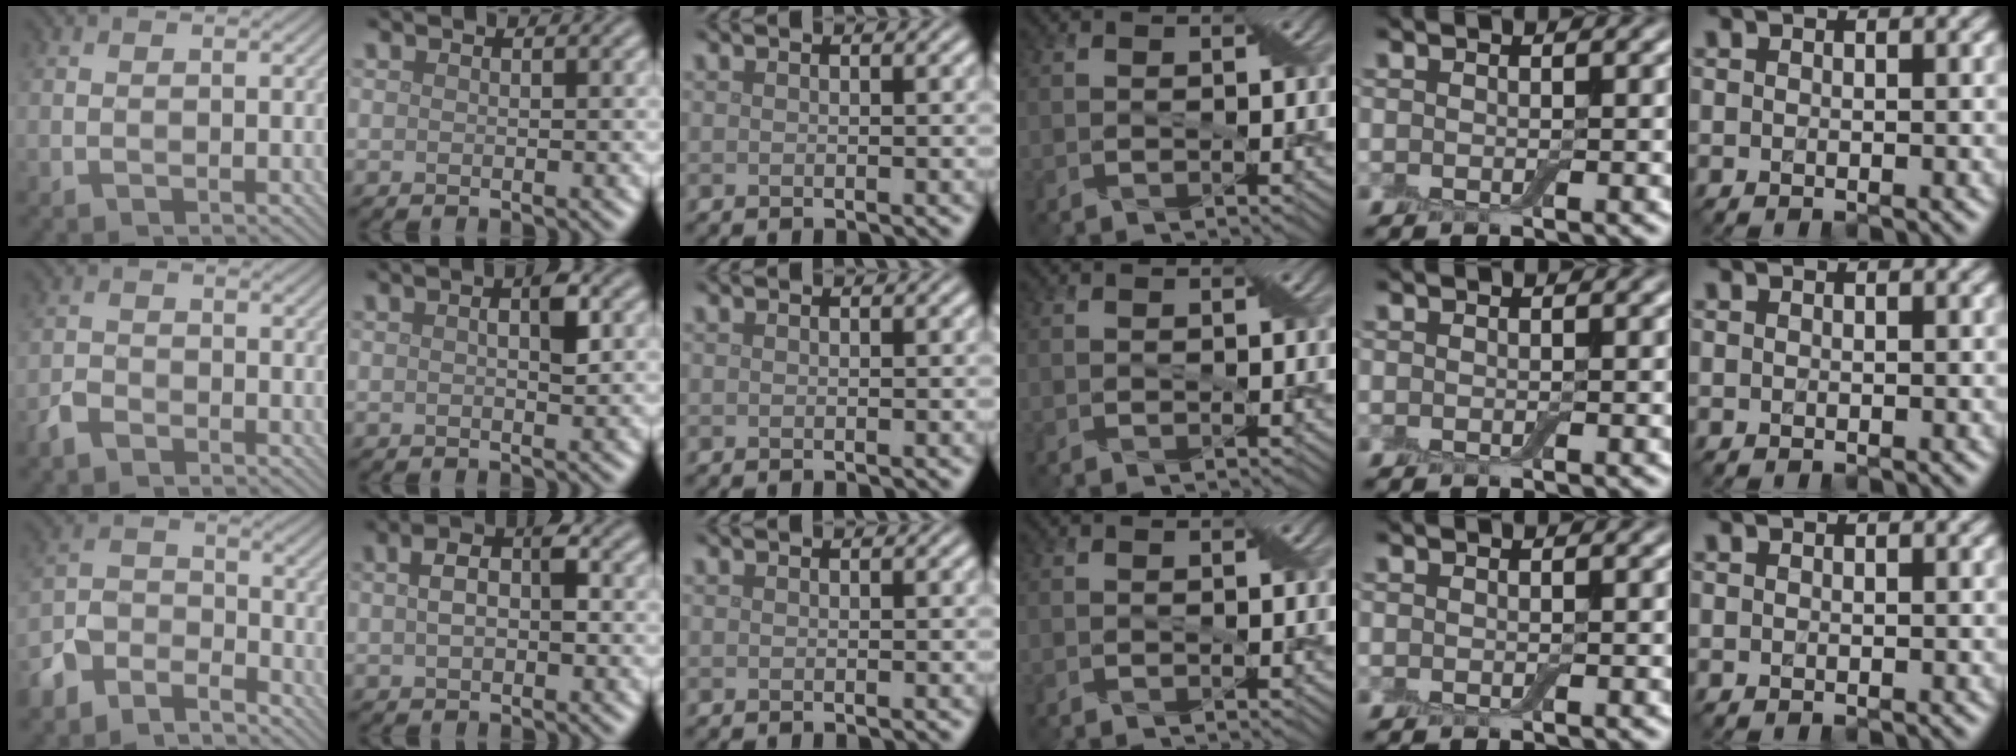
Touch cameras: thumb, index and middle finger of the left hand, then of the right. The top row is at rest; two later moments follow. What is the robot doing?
{"motion": "squeeze", "object": "air blower"}